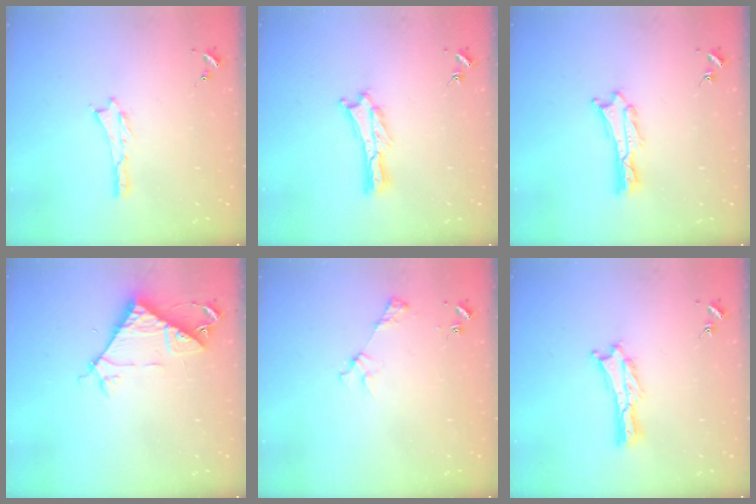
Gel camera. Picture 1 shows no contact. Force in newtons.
{"total": 0.7, "press": 0.7, "slide": 0.2}
{"total": 1.1, "press": 1.1, "slide": 0.2}
{"total": 7.6, "press": 7.6, "slide": 0.6}
{"total": 3.3, "press": 3.3, "slide": 0.3}
{"total": 0.7, "press": 0.7, "slide": 0.2}